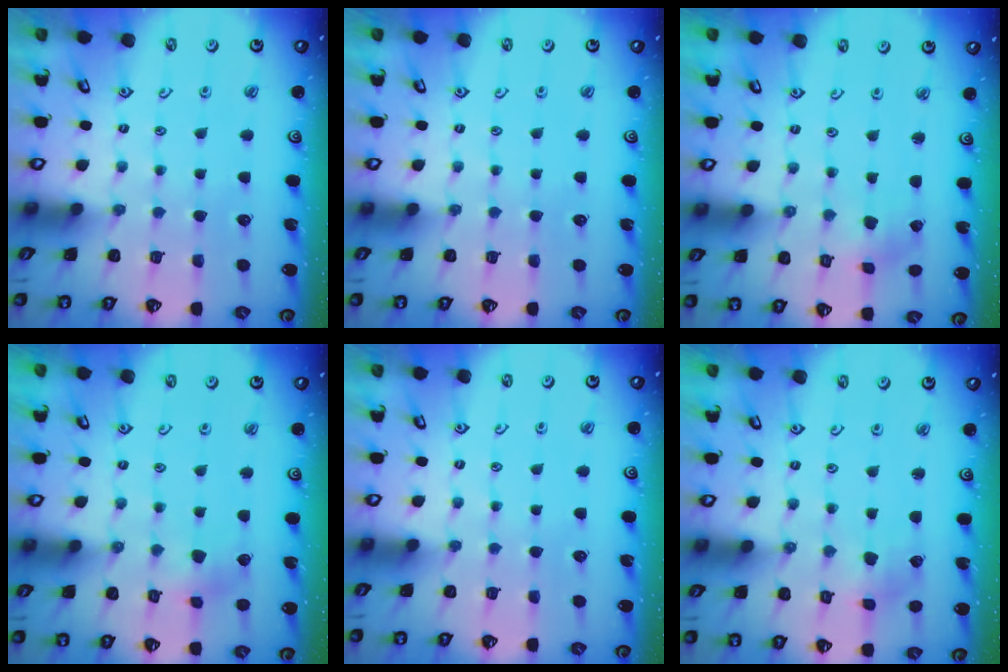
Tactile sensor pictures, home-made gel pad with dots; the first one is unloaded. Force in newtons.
{"total": 0.0}
{"total": 1.2, "press": 1.2, "slide": 0.2}
{"total": 4.8, "press": 4.7, "slide": 0.4}
{"total": 0.0}
{"total": 2.5, "press": 2.4, "slide": 0.4}